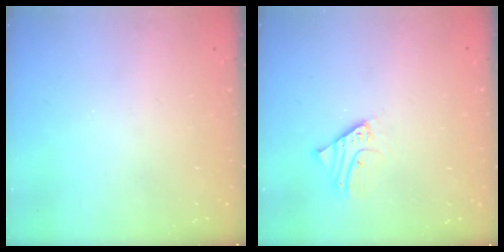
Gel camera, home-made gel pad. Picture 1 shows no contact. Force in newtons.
{"total": 2.3, "press": 2.3, "slide": 0.2}